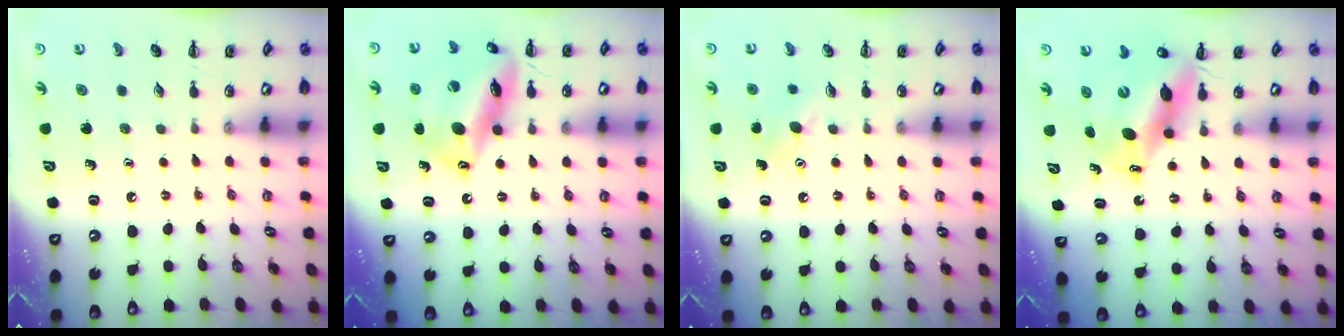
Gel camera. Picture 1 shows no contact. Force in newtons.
{"total": 17.3, "press": 16.8, "slide": 4.0}
{"total": 5.8, "press": 5.6, "slide": 1.5}
{"total": 13.0, "press": 12.5, "slide": 3.3}